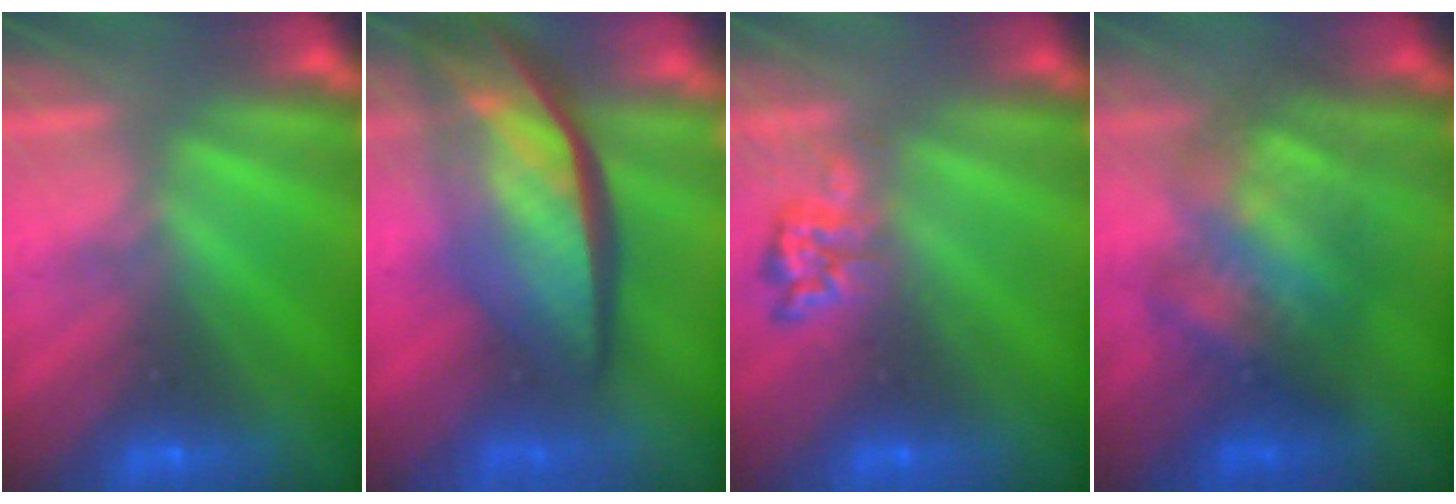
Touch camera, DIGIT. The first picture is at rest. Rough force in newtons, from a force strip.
{"total": 7.9}
{"total": 2.4}
{"total": 4.4}